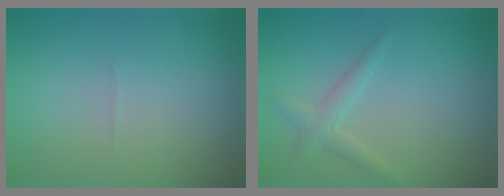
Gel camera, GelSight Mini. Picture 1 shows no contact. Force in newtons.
{"total": 1.7, "press": 1.7, "slide": 0.0}